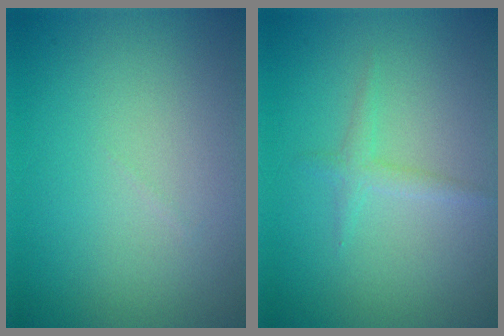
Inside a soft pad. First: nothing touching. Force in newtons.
{"total": 1.3, "press": 1.3, "slide": 0.1}